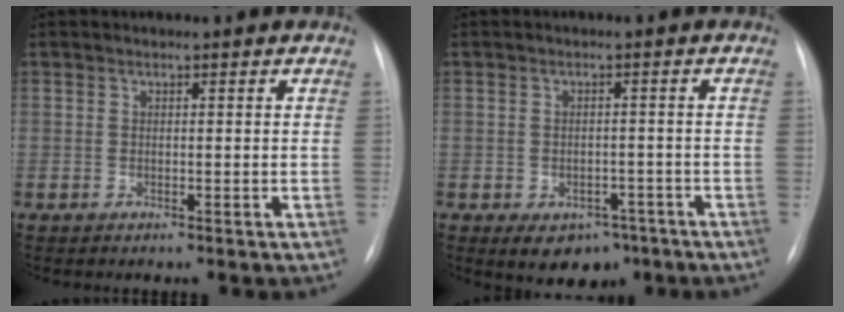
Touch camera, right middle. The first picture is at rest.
{"total": 6.1, "force": [-3.6, 4.0, 2.7], "torque": [-0.030, 0.010, -0.040]}